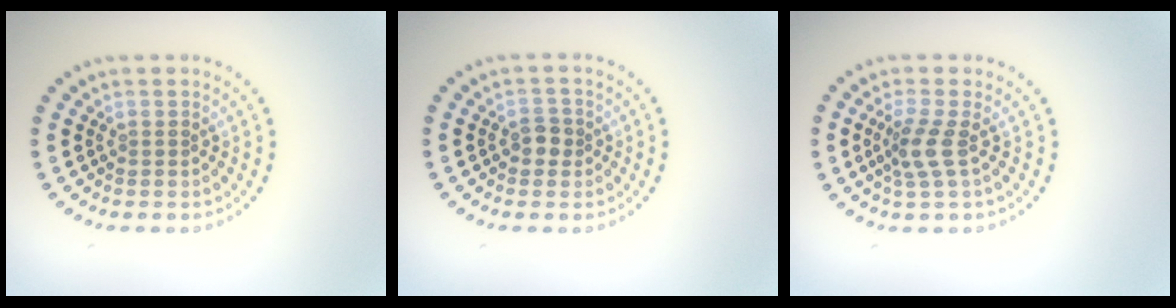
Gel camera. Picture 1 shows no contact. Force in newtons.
{"total": 1.6, "press": 1.6, "slide": 0.5}
{"total": 2.5, "press": 1.8, "slide": 1.6}